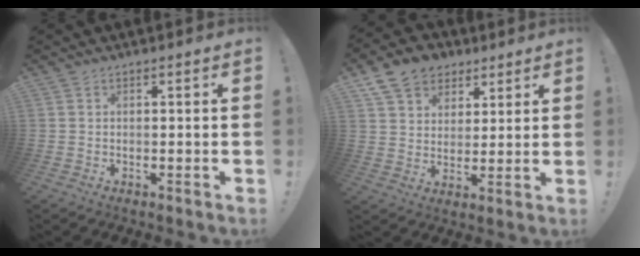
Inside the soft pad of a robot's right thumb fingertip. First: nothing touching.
{"total": 11.9, "force": [7.0, 8.8, 3.8], "torque": [-0.057, -0.039, 0.138]}